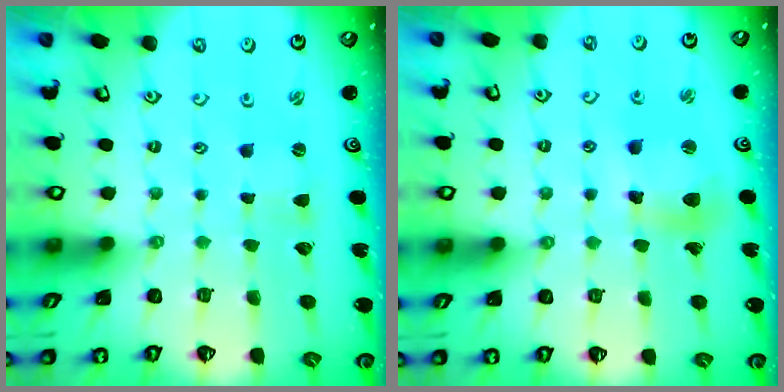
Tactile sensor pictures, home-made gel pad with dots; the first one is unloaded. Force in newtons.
{"total": 10.8, "press": 10.8, "slide": 1.3}